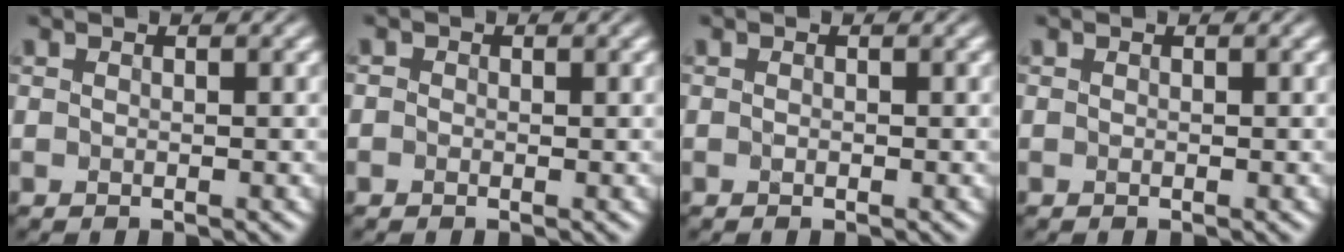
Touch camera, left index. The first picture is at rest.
{"total": 1.4, "force": [-1.1, -0.6, -0.7], "torque": [-0.015, -0.006, 0.006]}
{"total": 0.7, "force": [-0.5, -0.4, -0.2], "torque": [-0.014, -0.006, 0.004]}
{"total": 0.0}